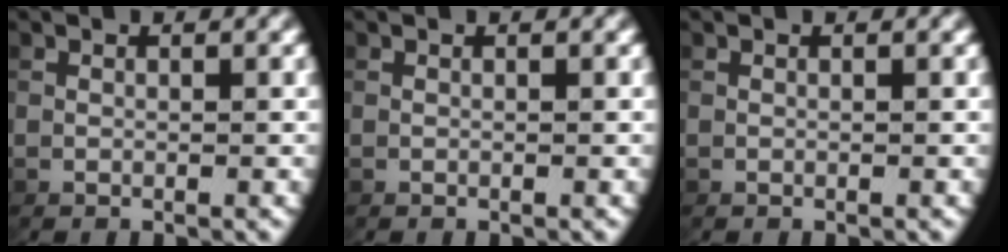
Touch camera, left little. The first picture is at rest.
{"total": 0.0}
{"total": 0.0}